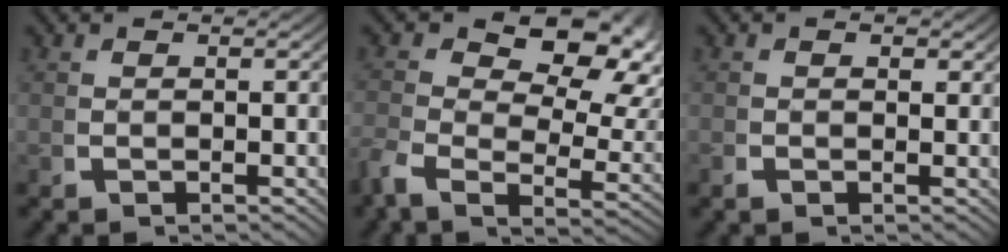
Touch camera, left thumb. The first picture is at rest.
{"total": 8.0, "force": [1.6, 4.7, 6.3], "torque": [-0.097, -0.019, 0.018]}
{"total": 0.9, "force": [0.2, 0.7, 0.5], "torque": [-0.006, -0.002, 0.000]}